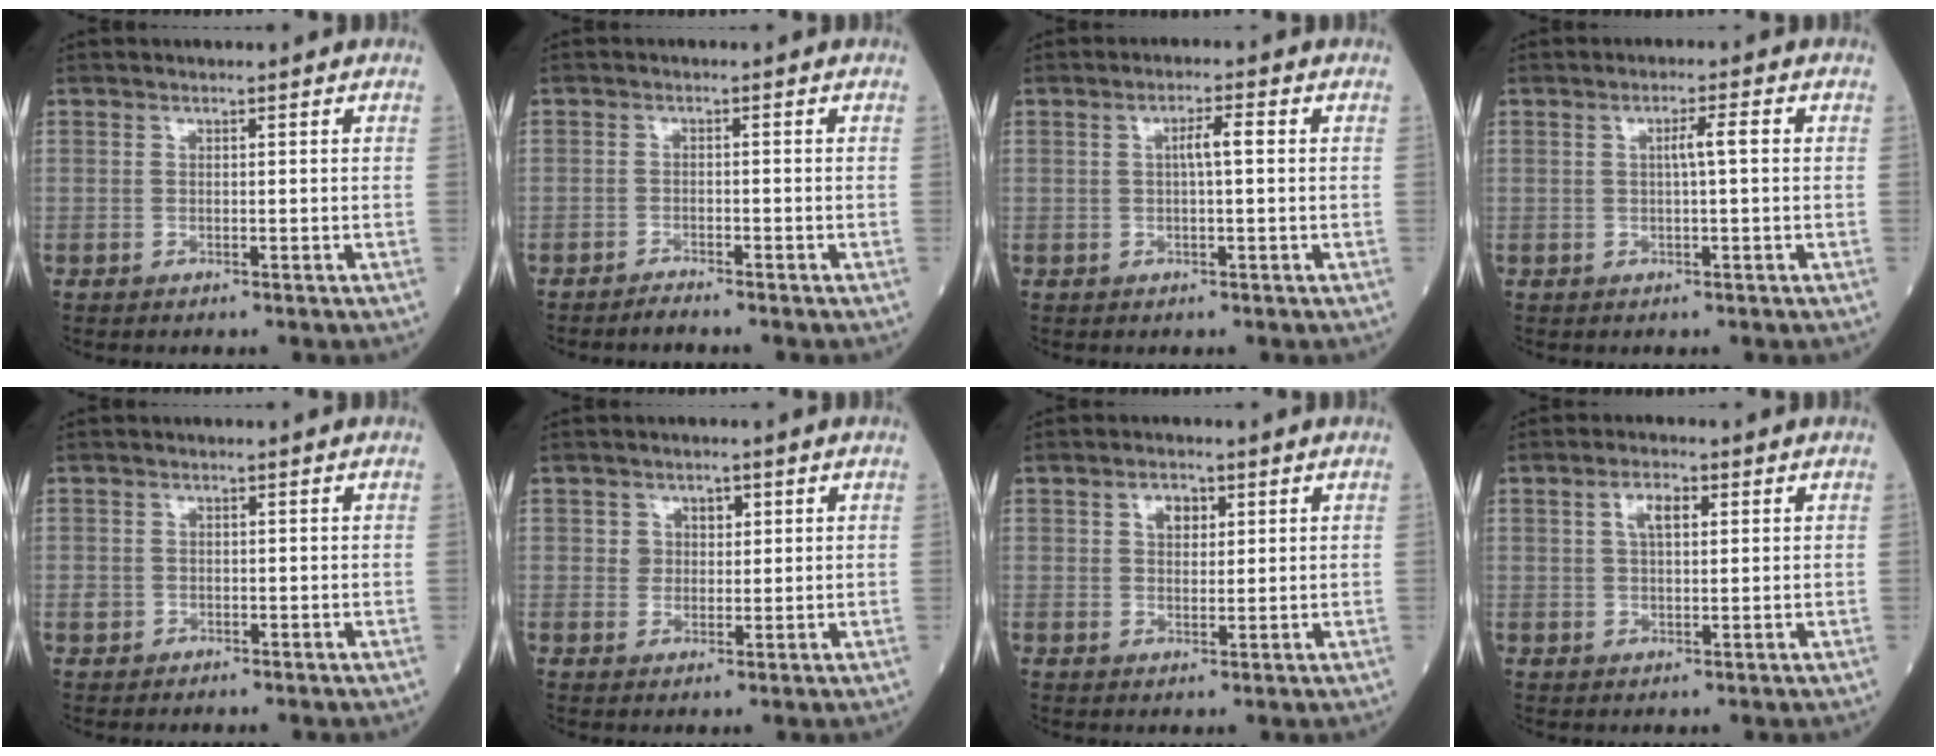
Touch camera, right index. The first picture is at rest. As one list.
[{"total": 1.5, "force": [-1.4, -0.3, 0.2], "torque": [-0.009, -0.005, -0.025]}, {"total": 2.8, "force": [0.3, 0.2, 2.8], "torque": [-0.049, 0.006, 0.004]}, {"total": 2.6, "force": [0.3, 0.0, 2.6], "torque": [-0.044, 0.004, 0.003]}, {"total": 1.8, "force": [-0.6, 1.7, 0.4], "torque": [-0.006, 0.005, -0.007]}, {"total": 3.0, "force": [1.1, 2.6, 1.2], "torque": [-0.012, 0.004, 0.015]}, {"total": 3.1, "force": [1.3, 2.0, 2.0], "torque": [-0.032, 0.006, 0.021]}, {"total": 3.7, "force": [1.4, 1.6, 3.1], "torque": [-0.060, 0.008, 0.024]}]